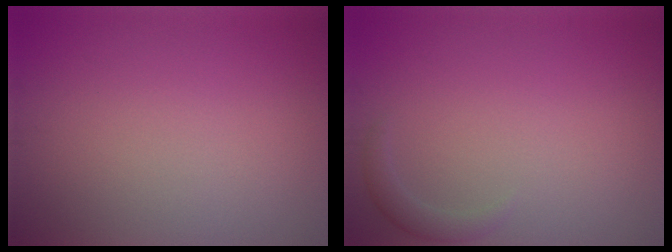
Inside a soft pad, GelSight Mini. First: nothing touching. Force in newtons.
{"total": 1.2, "press": 1.2, "slide": 0.2}